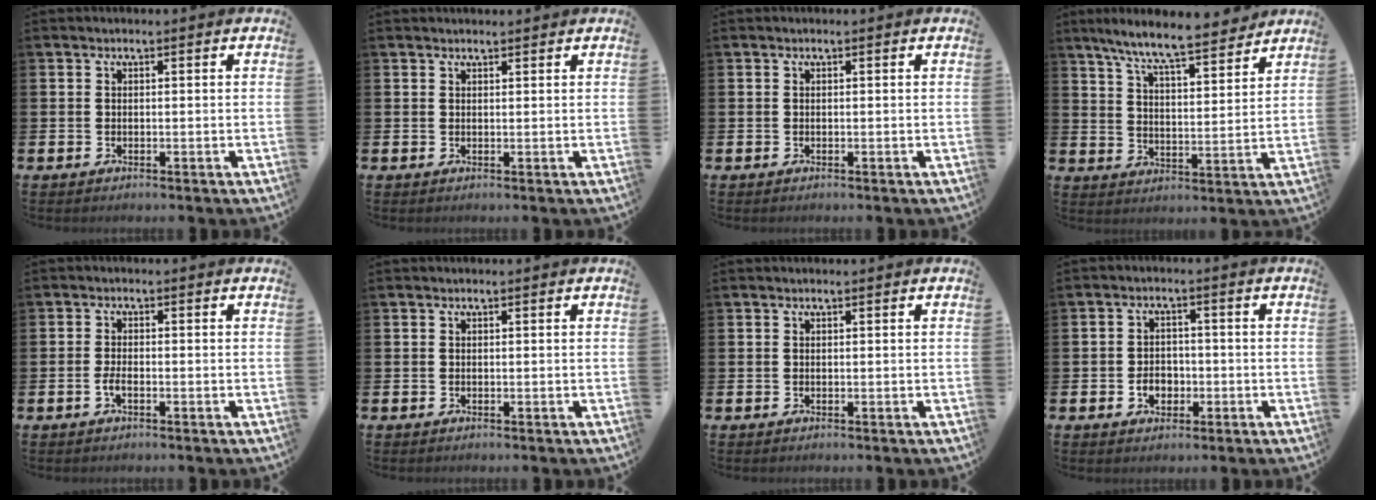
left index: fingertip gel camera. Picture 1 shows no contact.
{"total": 0.8, "force": [0.8, 0.1, 0.1], "torque": [0.004, -0.003, 0.014]}
{"total": 0.0}
{"total": 8.5, "force": [7.8, 0.6, 3.3], "torque": [-0.085, -0.049, 0.137]}
{"total": 1.8, "force": [-0.8, 0.6, 1.4], "torque": [-0.035, 0.005, -0.014]}
{"total": 0.0}
{"total": 0.0}
{"total": 3.1, "force": [-1.0, 2.4, 1.7], "torque": [-0.020, -0.004, -0.026]}